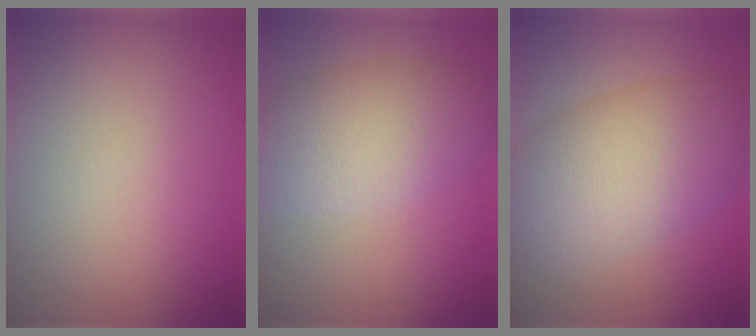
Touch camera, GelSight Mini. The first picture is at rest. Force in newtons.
{"total": 6.6, "press": 6.6, "slide": 0.5}
{"total": 9.6, "press": 9.6, "slide": 0.2}